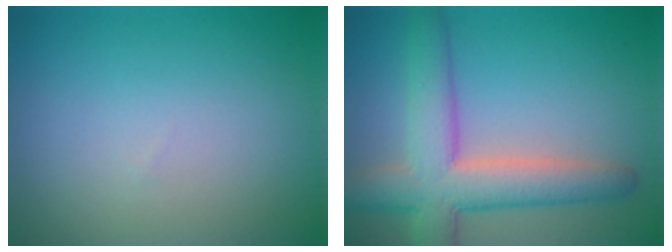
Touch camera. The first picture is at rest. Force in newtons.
{"total": 7.4, "press": 7.4, "slide": 0.6}